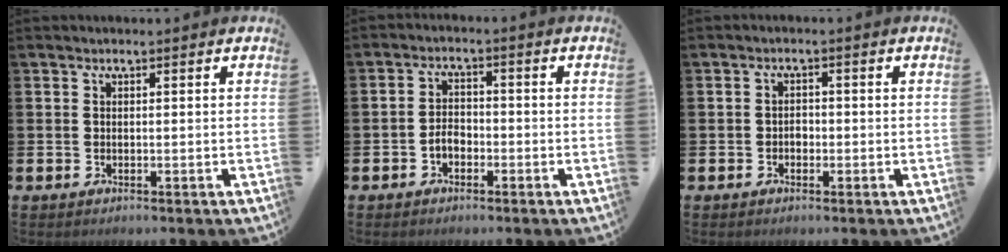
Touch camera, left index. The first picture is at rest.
{"total": 2.4, "force": [-1.4, 1.6, 1.2], "torque": [-0.025, 0.005, -0.030]}
{"total": 1.4, "force": [-0.5, 1.1, 0.6], "torque": [-0.012, 0.003, -0.012]}